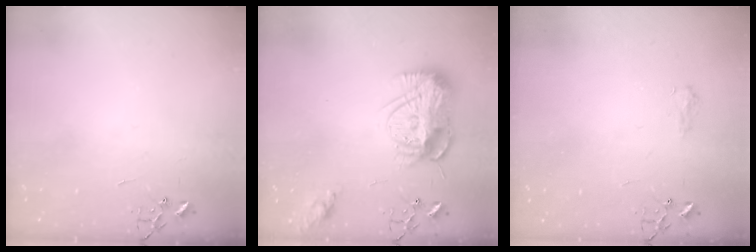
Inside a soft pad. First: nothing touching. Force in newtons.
{"total": 15.7, "press": 15.7, "slide": 1.0}
{"total": 6.6, "press": 6.6, "slide": 0.8}